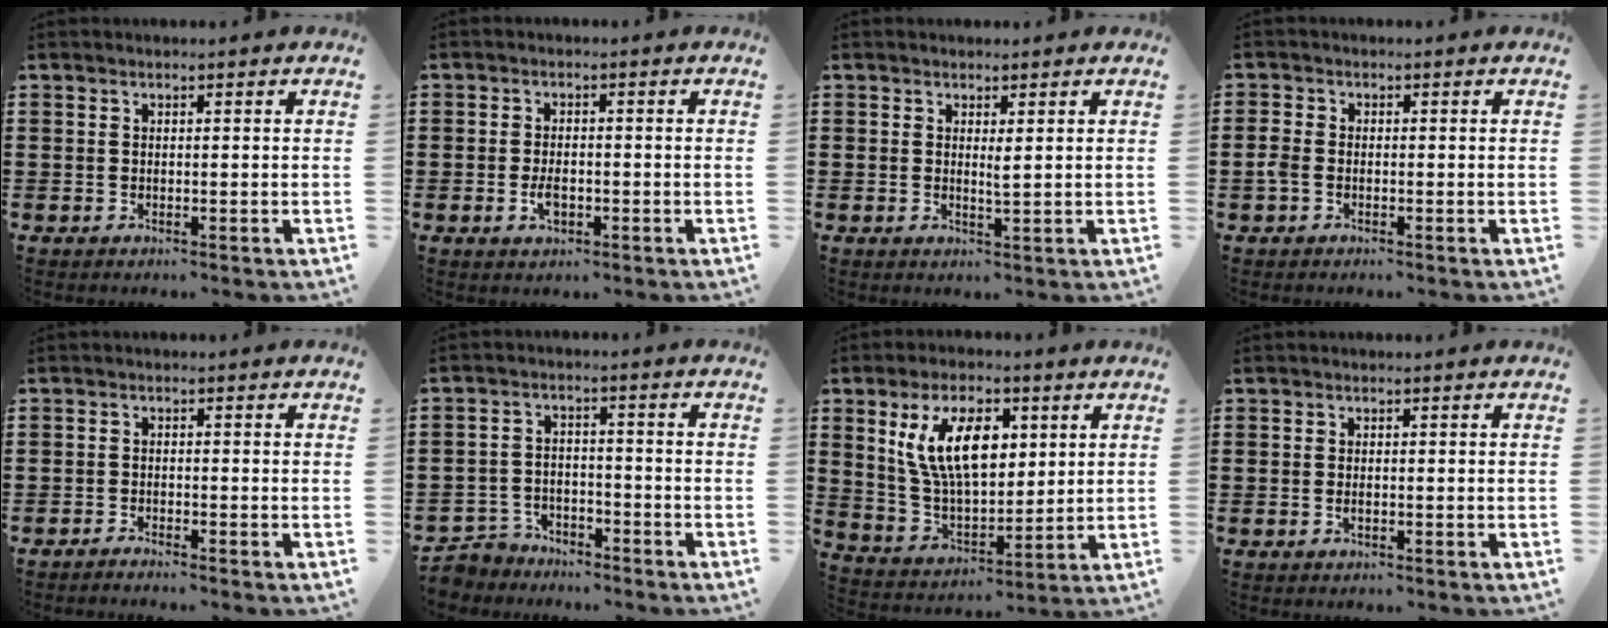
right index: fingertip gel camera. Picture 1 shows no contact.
{"total": 2.9, "force": [-0.9, 1.4, 2.4], "torque": [-0.051, -0.002, -0.017]}
{"total": 1.4, "force": [0.6, 0.2, 1.2], "torque": [-0.026, 0.000, 0.010]}
{"total": 2.0, "force": [-0.8, 1.2, 1.4], "torque": [-0.042, -0.004, -0.020]}
{"total": 1.4, "force": [-1.4, -0.2, -0.1], "torque": [0.000, 0.001, -0.028]}
{"total": 4.0, "force": [-3.8, 1.3, 0.0], "torque": [-0.014, 0.003, -0.082]}
{"total": 11.6, "force": [4.2, 6.0, 9.0], "torque": [-0.199, 0.017, 0.076]}
{"total": 0.7, "force": [-0.2, 0.3, 0.6], "torque": [-0.013, -0.002, -0.003]}